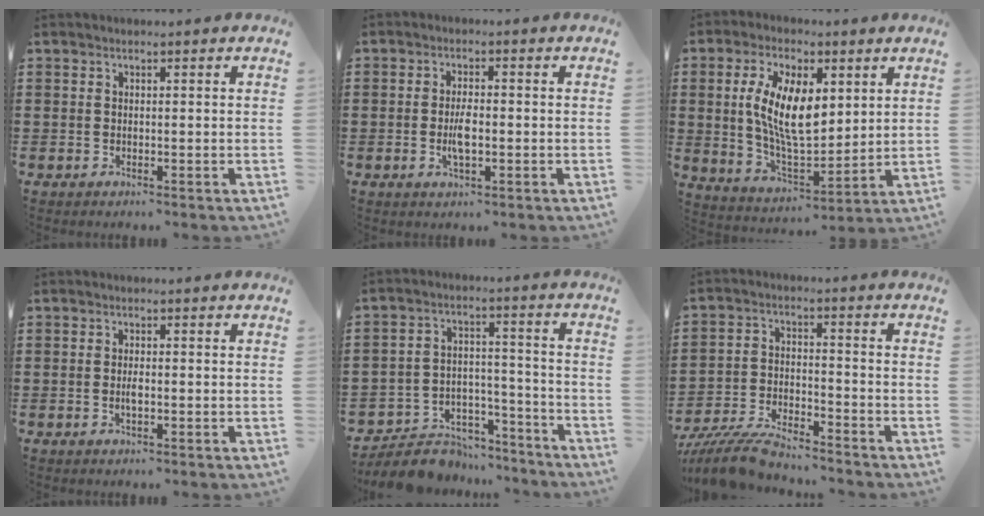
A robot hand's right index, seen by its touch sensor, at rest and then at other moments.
{"total": 3.9, "force": [-0.7, 1.4, 3.6], "torque": [-0.071, -0.001, -0.015]}
{"total": 11.3, "force": [2.9, 5.2, 9.6], "torque": [-0.202, 0.005, 0.051]}
{"total": 1.8, "force": [-0.4, 0.6, 1.6], "torque": [-0.031, 0.000, -0.007]}
{"total": 7.2, "force": [-6.6, 2.6, 1.2], "torque": [-0.028, 0.025, -0.128]}
{"total": 7.7, "force": [-7.4, 0.7, 2.2], "torque": [-0.058, 0.004, -0.146]}